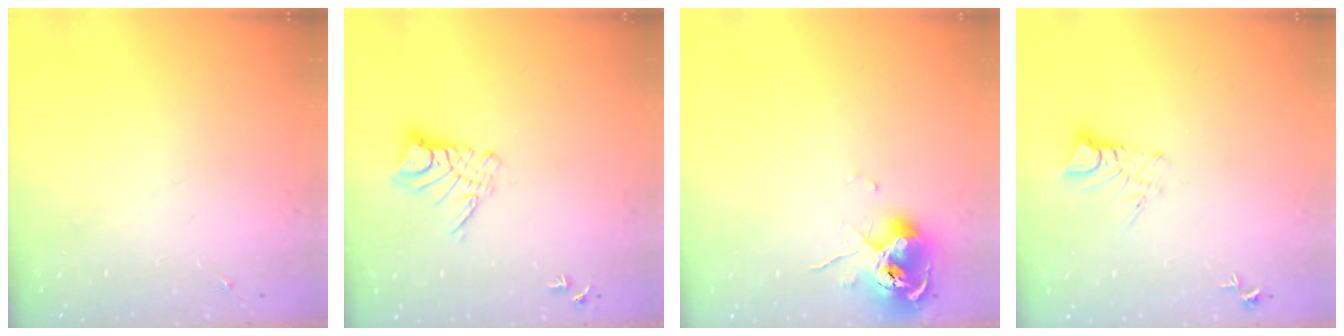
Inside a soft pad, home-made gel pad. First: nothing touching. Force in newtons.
{"total": 9.5, "press": 9.5, "slide": 0.9}
{"total": 10.3, "press": 10.2, "slide": 1.1}
{"total": 5.0, "press": 5.0, "slide": 0.3}